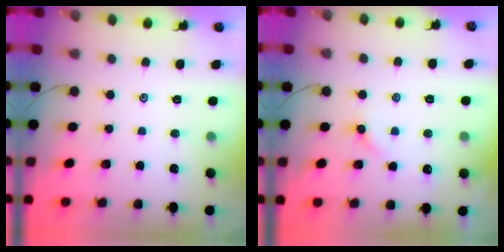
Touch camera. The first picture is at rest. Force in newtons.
{"total": 3.6, "press": 3.5, "slide": 0.7}